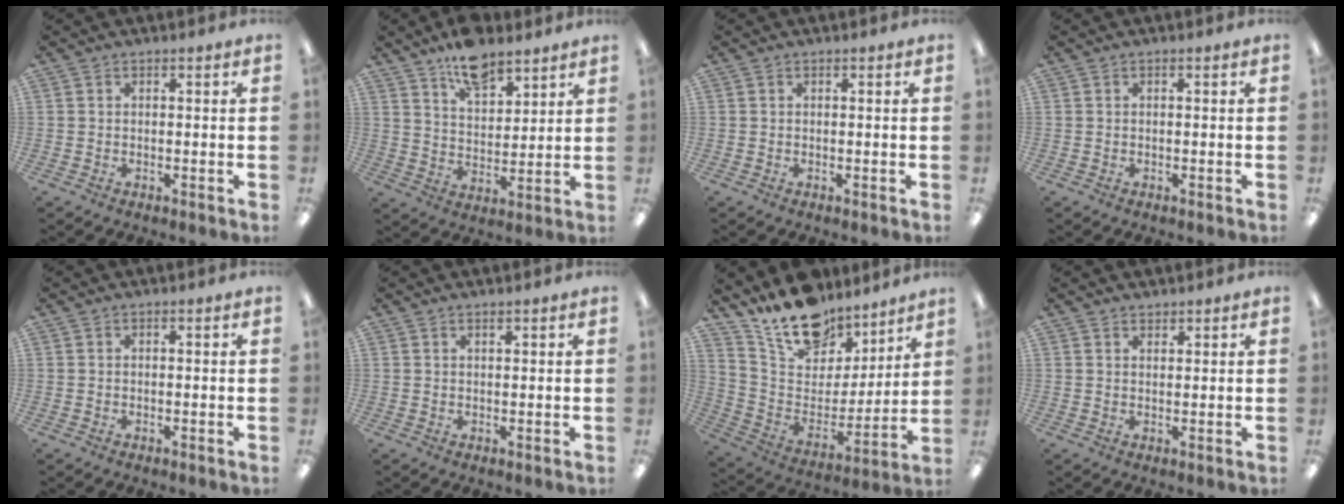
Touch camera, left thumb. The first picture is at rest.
{"total": 10.0, "force": [7.8, 4.5, 4.4], "torque": [-0.068, -0.040, 0.139]}
{"total": 0.0}
{"total": 0.0}
{"total": 0.0}
{"total": 0.9, "force": [0.9, 0.1, 0.3], "torque": [-0.006, 0.000, 0.016]}
{"total": 18.0, "force": [15.5, 7.9, 4.8], "torque": [-0.111, -0.116, 0.285]}
{"total": 1.5, "force": [1.4, 0.4, -0.1], "torque": [0.001, -0.002, 0.028]}